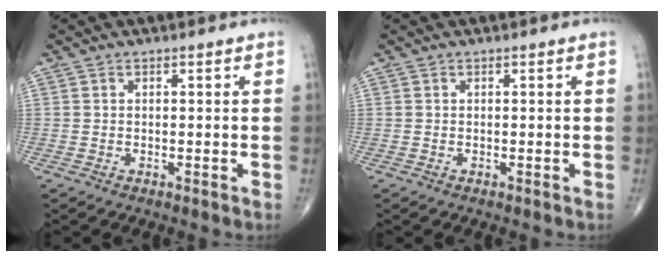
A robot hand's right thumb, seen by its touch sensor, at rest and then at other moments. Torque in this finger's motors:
{"motor_torque": [0.00, 0.00, -0.01, 0.01, 0.00]}